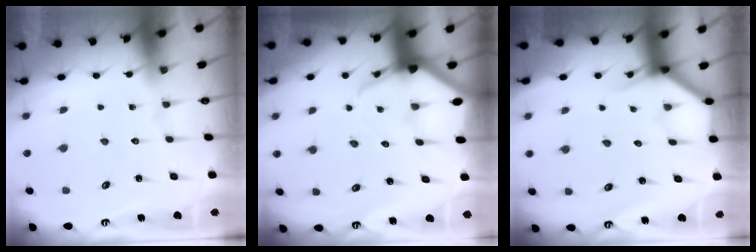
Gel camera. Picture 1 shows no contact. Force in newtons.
{"total": 5.0, "press": 5.0, "slide": 0.6}
{"total": 3.8, "press": 3.8, "slide": 0.3}